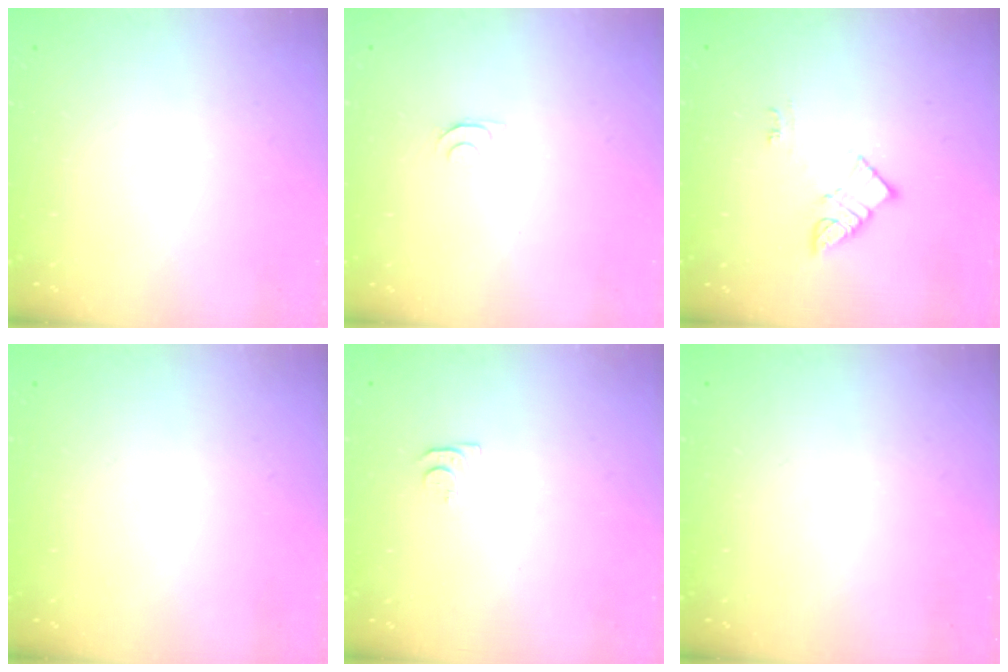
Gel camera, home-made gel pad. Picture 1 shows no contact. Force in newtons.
{"total": 4.8, "press": 4.7, "slide": 0.6}
{"total": 6.4, "press": 6.4, "slide": 0.6}
{"total": 0.0}
{"total": 4.6, "press": 4.6, "slide": 0.6}
{"total": 0.0}